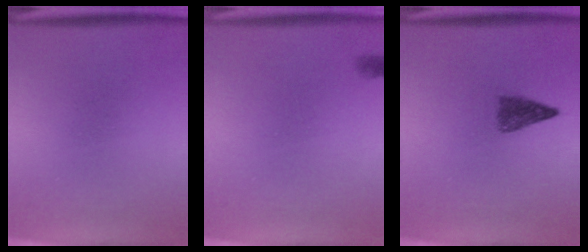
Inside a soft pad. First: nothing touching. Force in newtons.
{"total": 0.7}
{"total": 2.9}